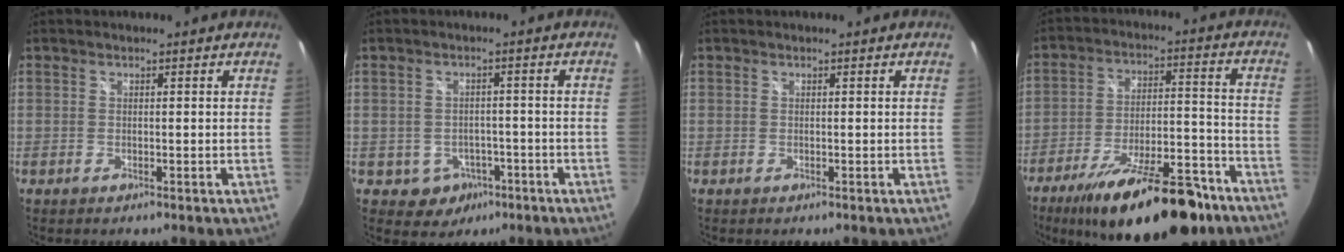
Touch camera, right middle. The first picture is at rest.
{"total": 5.1, "force": [-2.4, 4.4, 1.2], "torque": [-0.037, 0.011, -0.020]}
{"total": 0.0}
{"total": 22.7, "force": [-16.5, 7.4, 13.6], "torque": [-0.221, -0.011, -0.236]}